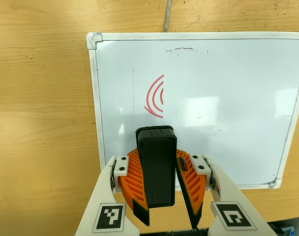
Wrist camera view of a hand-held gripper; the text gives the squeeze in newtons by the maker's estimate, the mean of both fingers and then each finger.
{"total": 11.0, "left": 10.8, "right": 11.2}